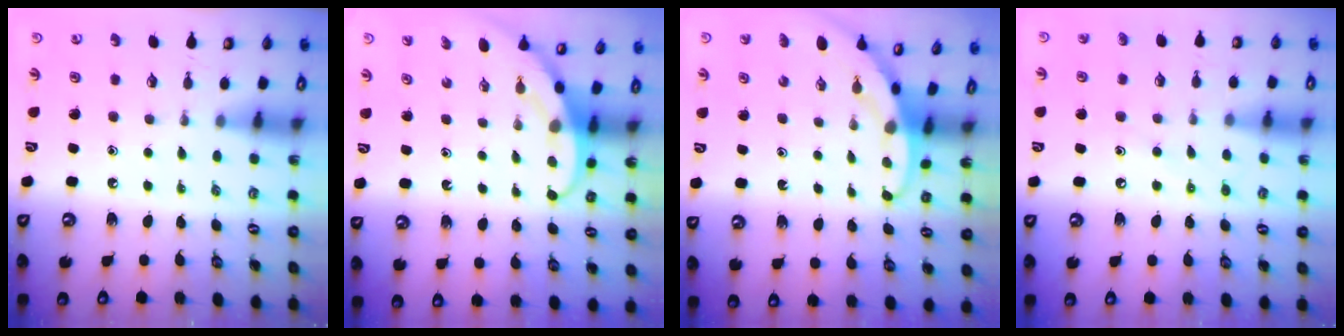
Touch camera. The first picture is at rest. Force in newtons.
{"total": 3.7, "press": 3.7, "slide": 0.4}
{"total": 2.9, "press": 2.9, "slide": 0.2}
{"total": 8.2, "press": 8.2, "slide": 0.8}